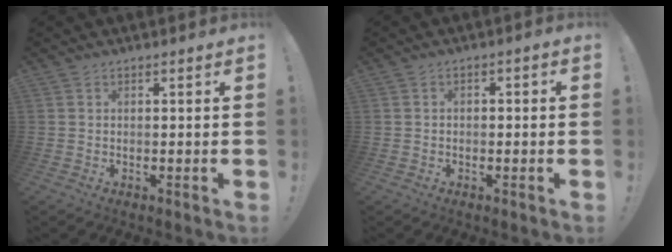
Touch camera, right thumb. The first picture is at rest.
{"total": 1.7, "force": [-1.3, 0.8, 0.7], "torque": [-0.010, 0.007, -0.022]}